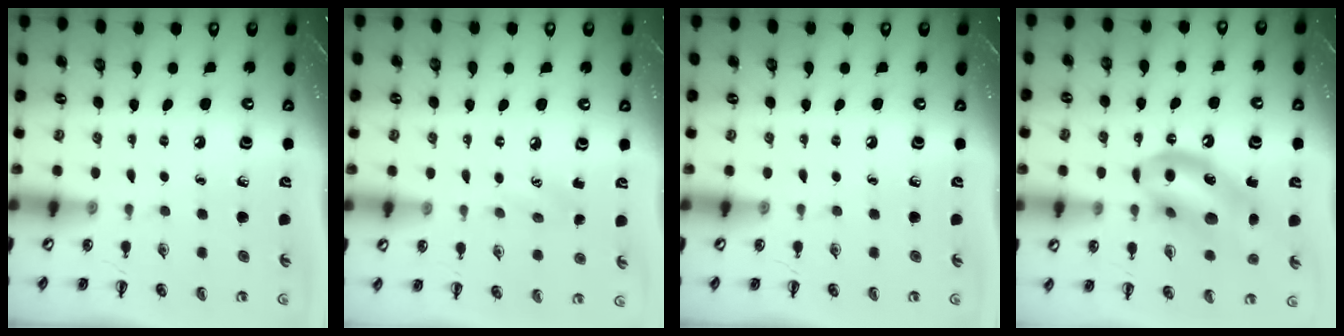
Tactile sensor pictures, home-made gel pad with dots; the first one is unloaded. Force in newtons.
{"total": 5.2, "press": 5.0, "slide": 1.4}
{"total": 0.0}
{"total": 15.5, "press": 15.1, "slide": 3.8}